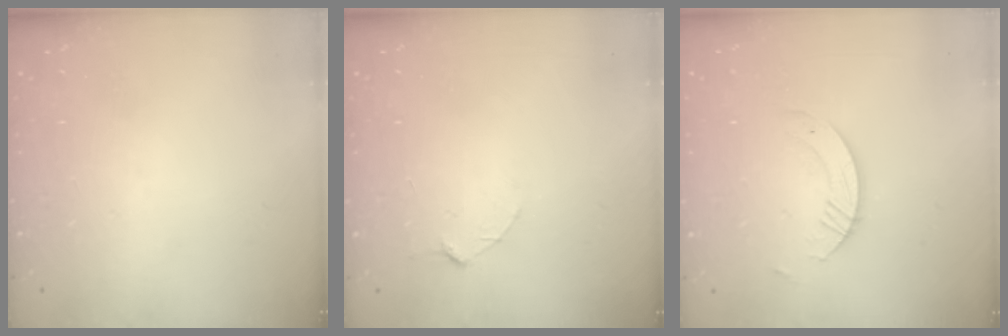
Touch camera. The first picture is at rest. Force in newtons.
{"total": 2.9, "press": 2.9, "slide": 0.3}
{"total": 4.3, "press": 4.2, "slide": 0.3}